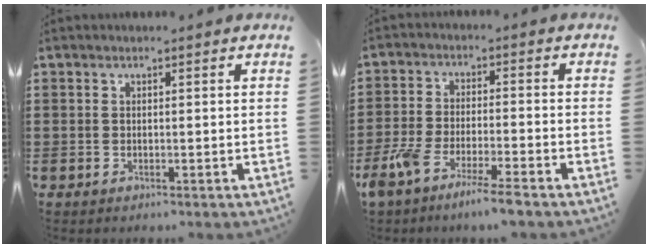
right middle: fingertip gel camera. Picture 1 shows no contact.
{"total": 6.0, "force": [-5.0, 0.1, 3.3], "torque": [-0.081, -0.018, -0.097]}